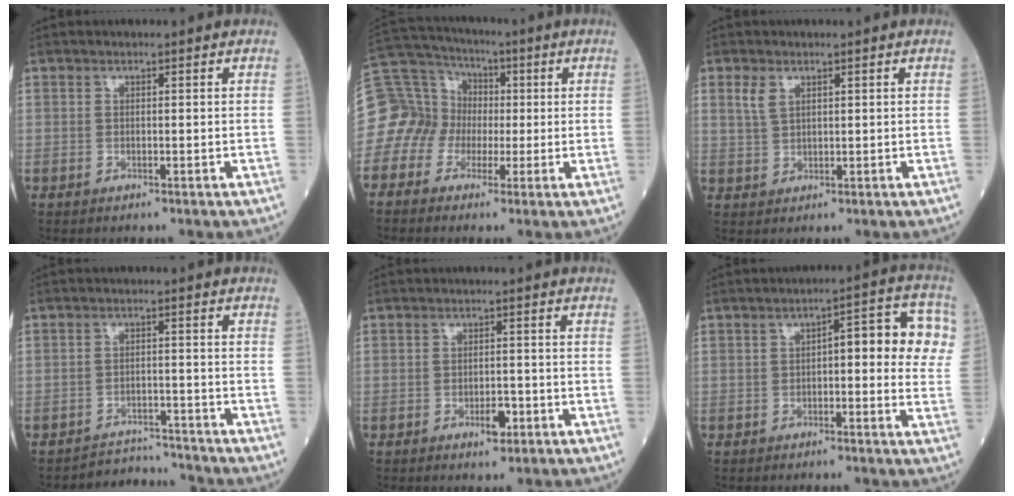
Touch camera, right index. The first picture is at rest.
{"total": 11.6, "force": [-1.9, 11.3, 1.8], "torque": [-0.067, 0.078, -0.033]}
{"total": 2.3, "force": [1.2, 1.3, 1.5], "torque": [-0.039, 0.010, 0.032]}
{"total": 4.4, "force": [-4.1, 0.1, -1.6], "torque": [0.031, 0.012, -0.062]}
{"total": 2.7, "force": [-1.3, 1.1, 2.0], "torque": [-0.030, 0.004, -0.017]}
{"total": 9.6, "force": [1.2, 2.9, 9.1], "torque": [-0.104, 0.033, 0.008]}